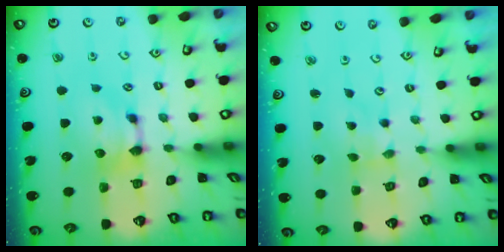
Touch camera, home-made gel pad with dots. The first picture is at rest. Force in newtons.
{"total": 3.4, "press": 3.3, "slide": 0.7}